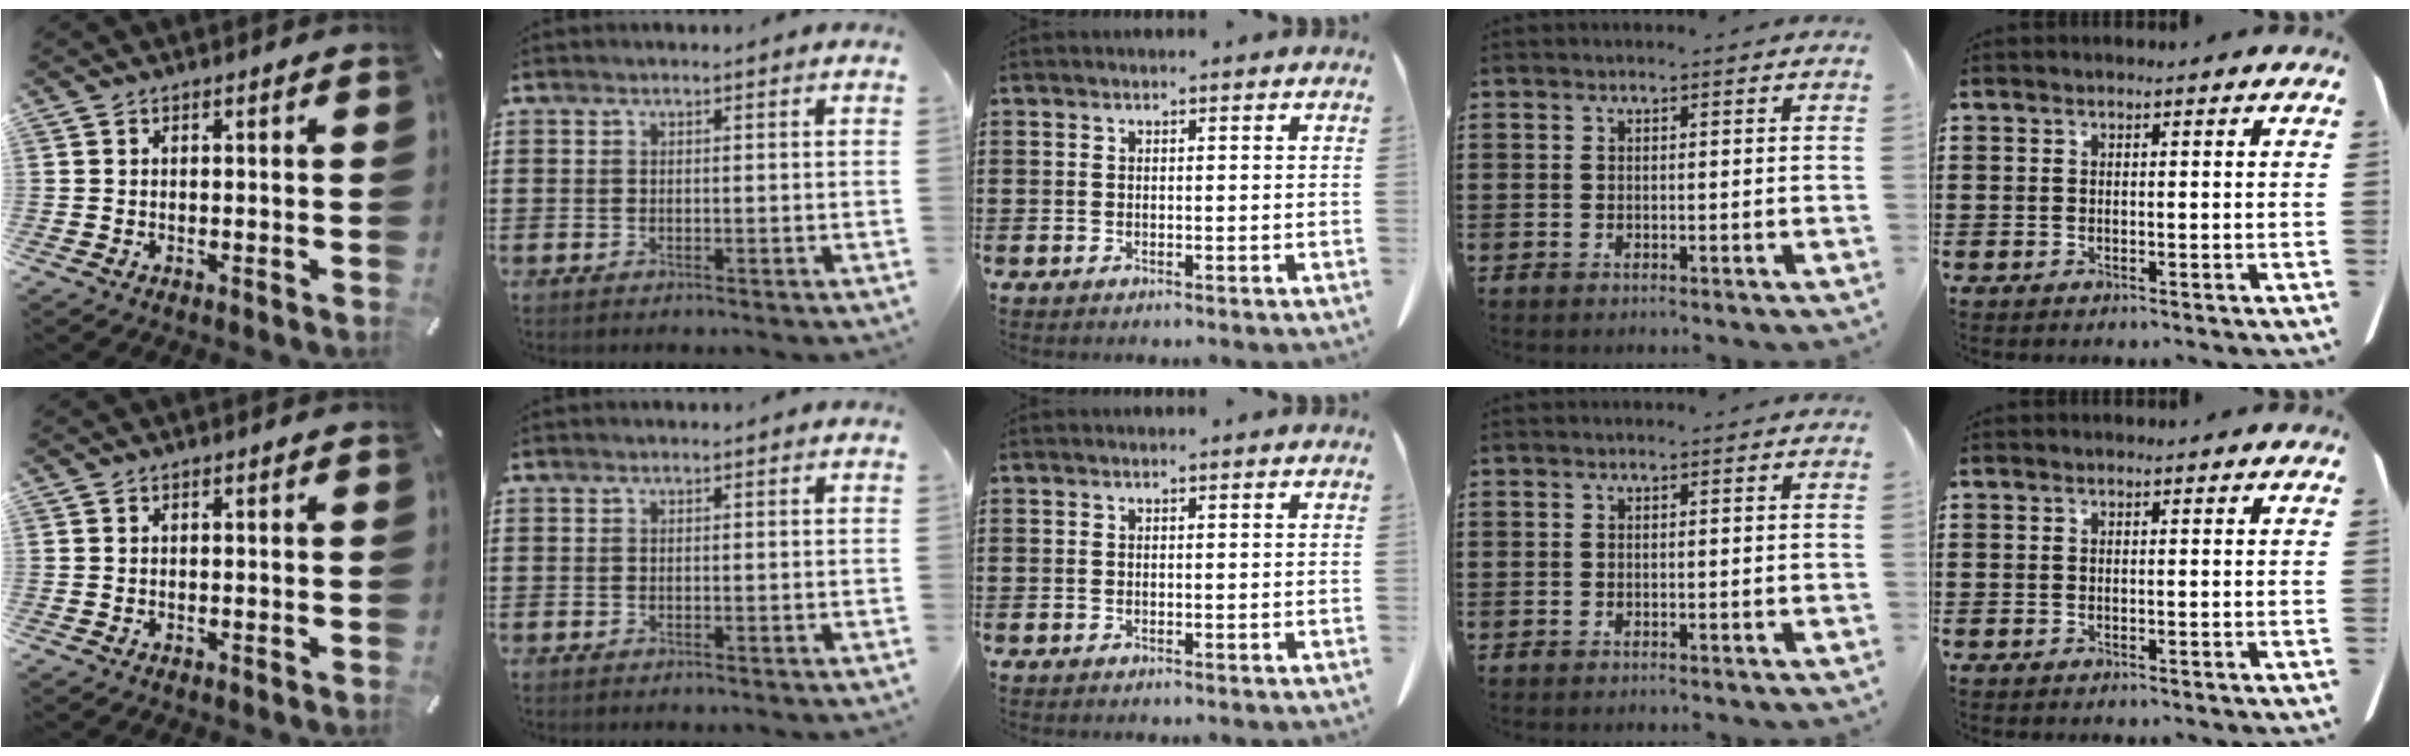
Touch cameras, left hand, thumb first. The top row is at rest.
{}